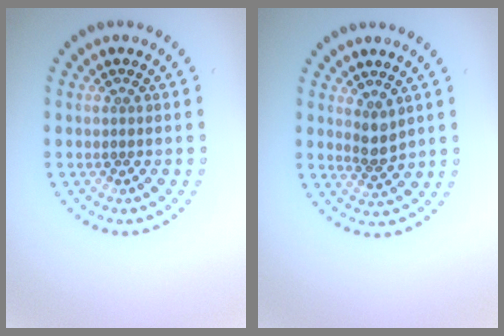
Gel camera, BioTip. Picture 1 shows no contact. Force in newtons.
{"total": 1.9, "press": 1.5, "slide": 1.1}